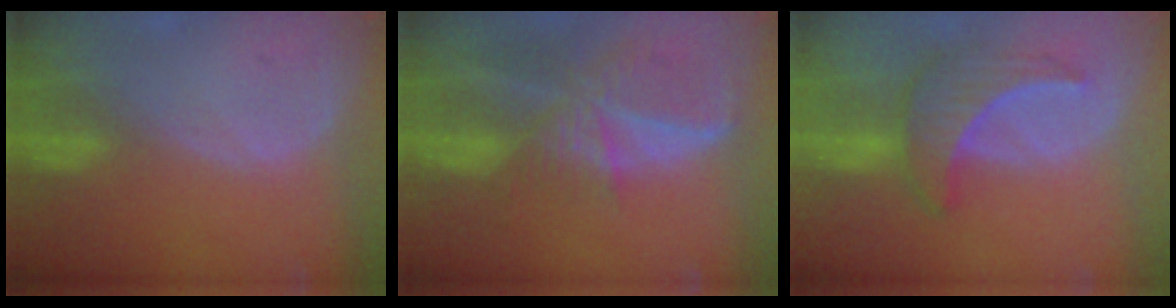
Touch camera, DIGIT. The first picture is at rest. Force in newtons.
{"total": 9.4, "press": 8.1, "slide": 4.7}
{"total": 6.5, "press": 6.4, "slide": 1.0}